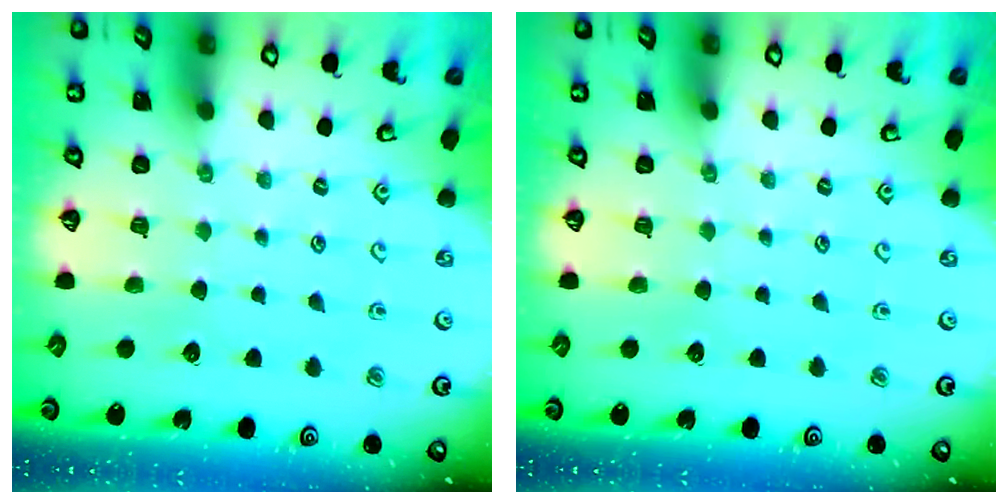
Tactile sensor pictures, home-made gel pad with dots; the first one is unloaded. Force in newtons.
{"total": 0.0}